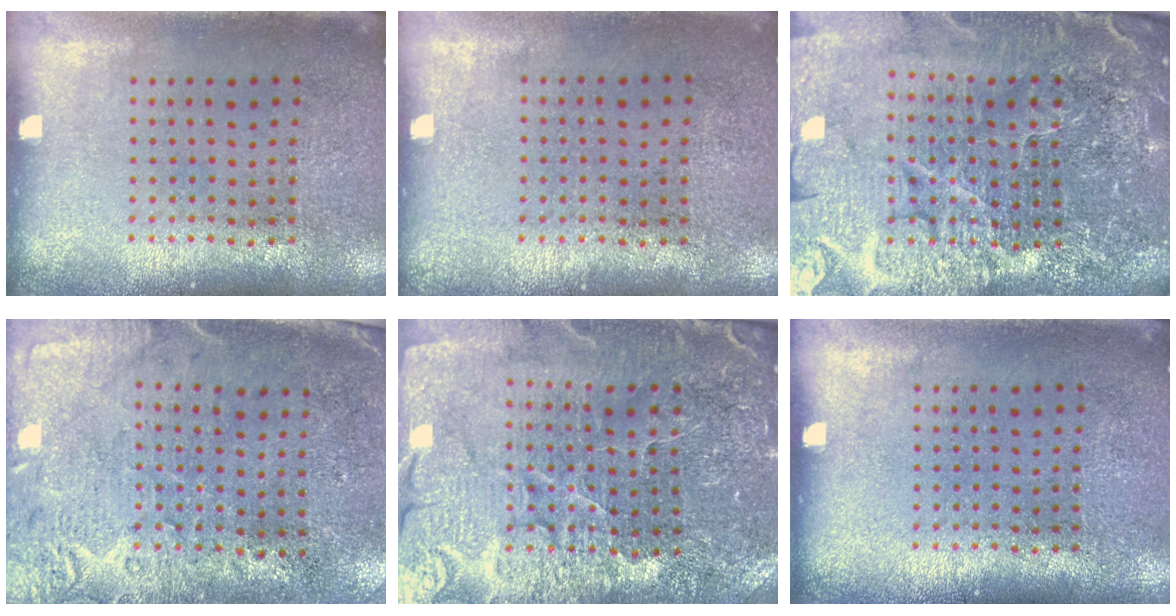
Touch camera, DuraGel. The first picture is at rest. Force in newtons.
{"total": 0.0}
{"total": 6.7, "press": 5.8, "slide": 3.2}
{"total": 2.8, "press": 2.4, "slide": 1.5}
{"total": 3.9, "press": 3.8, "slide": 0.6}
{"total": 0.0}